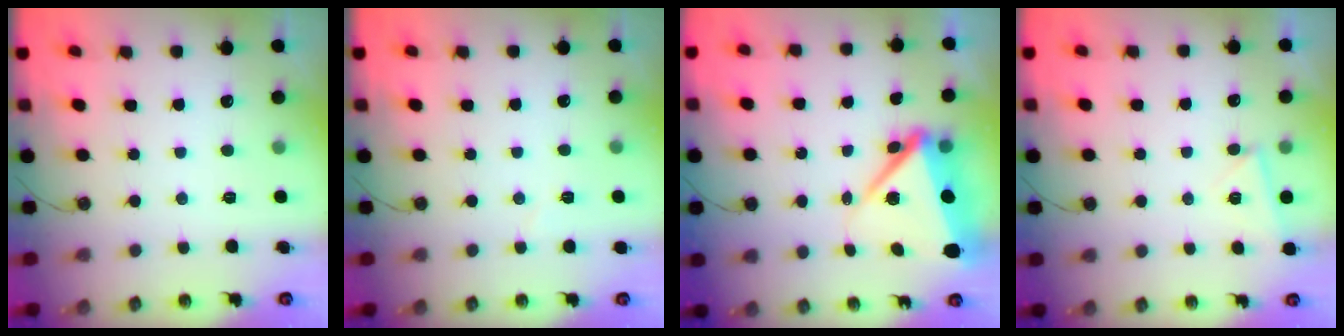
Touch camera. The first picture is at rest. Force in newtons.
{"total": 2.7, "press": 2.5, "slide": 1.1}
{"total": 9.5, "press": 9.4, "slide": 1.8}
{"total": 3.9, "press": 3.2, "slide": 2.3}